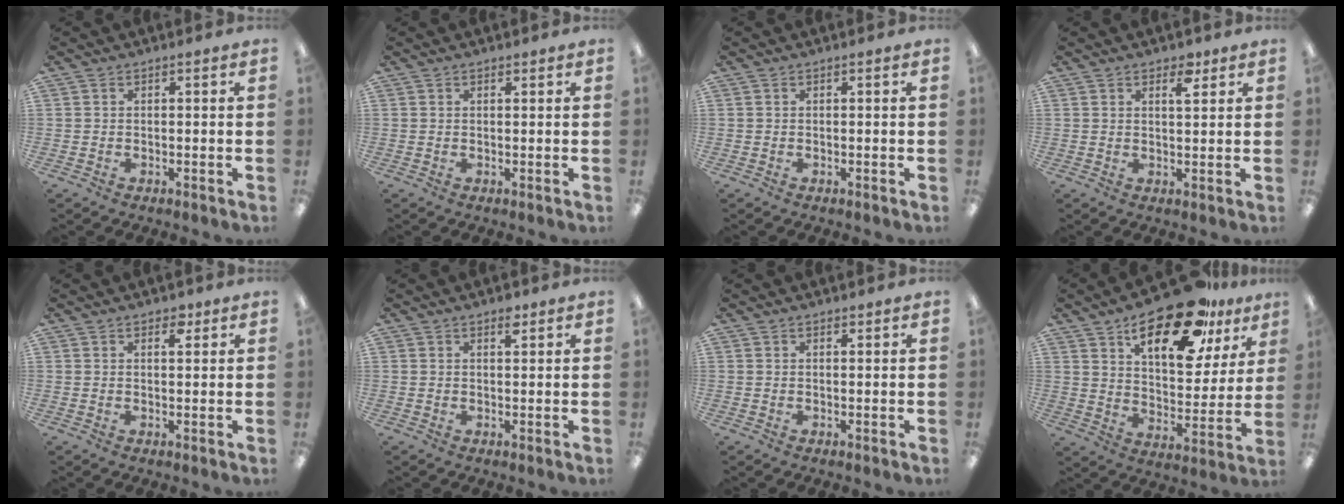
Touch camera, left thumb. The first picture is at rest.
{"total": 0.7, "force": [0.6, 0.3, 0.2], "torque": [0.004, -0.003, 0.009]}
{"total": 0.0}
{"total": 3.8, "force": [2.5, 1.4, 2.4], "torque": [-0.022, -0.010, 0.037]}
{"total": 2.6, "force": [1.8, 1.3, 1.4], "torque": [-0.007, -0.007, 0.026]}
{"total": 2.2, "force": [1.6, 0.9, 1.3], "torque": [-0.004, -0.010, 0.023]}
{"total": 0.8, "force": [0.7, 0.4, 0.2], "torque": [0.003, -0.004, 0.012]}
{"total": 22.1, "force": [14.8, 8.8, 13.9], "torque": [-0.215, -0.077, 0.244]}